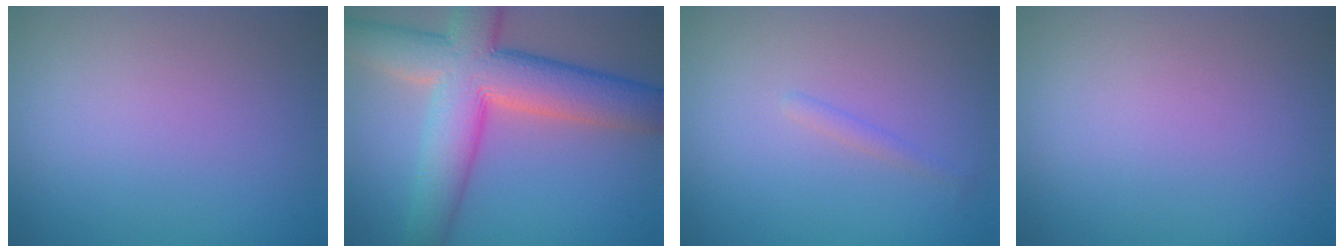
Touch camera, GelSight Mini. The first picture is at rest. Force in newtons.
{"total": 10.9, "press": 10.9, "slide": 0.5}
{"total": 0.7, "press": 0.7, "slide": 0.1}
{"total": 0.0}